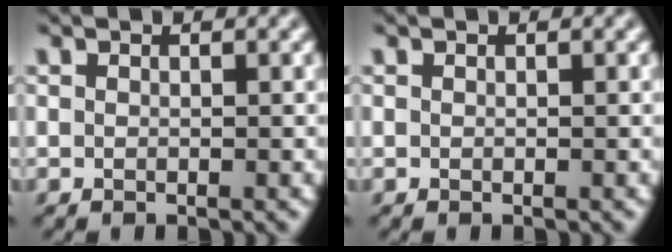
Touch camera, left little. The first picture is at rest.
{"total": 0.0}